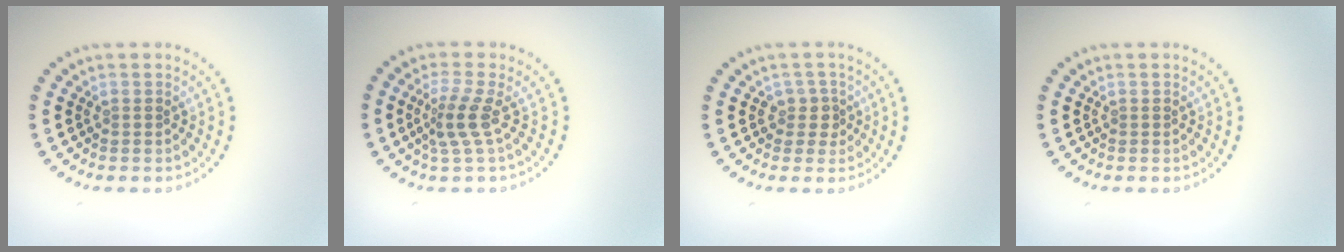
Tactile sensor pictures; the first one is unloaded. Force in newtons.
{"total": 2.6, "press": 1.9, "slide": 1.8}
{"total": 1.8, "press": 1.4, "slide": 1.1}
{"total": 0.0}